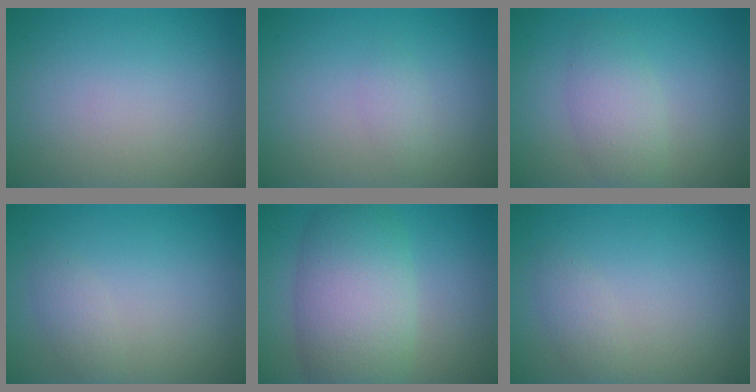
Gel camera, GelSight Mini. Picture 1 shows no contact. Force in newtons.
{"total": 1.0, "press": 1.0, "slide": 0.1}
{"total": 2.9, "press": 2.9, "slide": 0.1}
{"total": 1.2, "press": 1.2, "slide": 0.0}
{"total": 8.1, "press": 8.1, "slide": 0.3}
{"total": 1.2, "press": 1.2, "slide": 0.0}